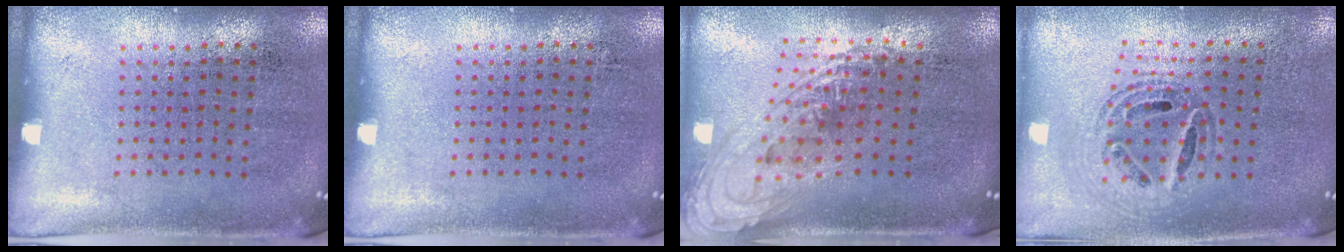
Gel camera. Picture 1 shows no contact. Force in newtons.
{"total": 0.0}
{"total": 1.8, "press": 1.4, "slide": 1.2}
{"total": 0.9, "press": 0.9, "slide": 0.2}